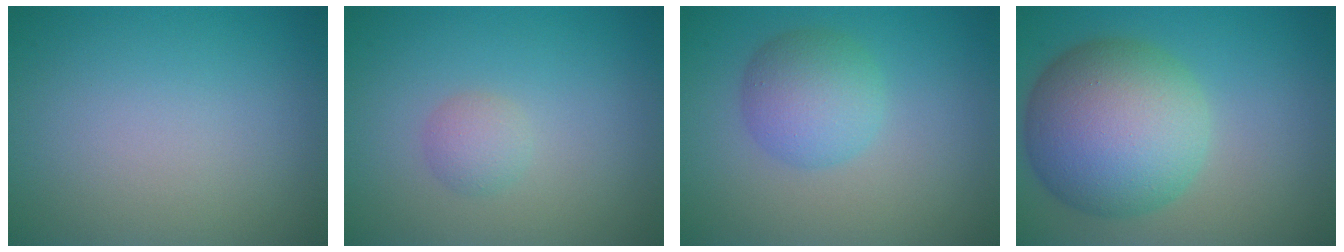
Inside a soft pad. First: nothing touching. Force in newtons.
{"total": 1.5, "press": 1.4, "slide": 0.1}
{"total": 4.0, "press": 4.0, "slide": 0.1}
{"total": 10.9, "press": 10.9, "slide": 0.2}